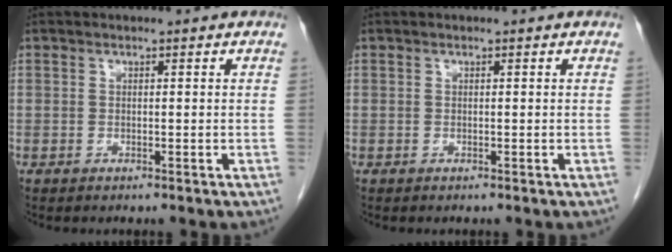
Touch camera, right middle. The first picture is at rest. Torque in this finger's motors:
{"motor_torque": [-0.01, -0.01, 0.00, 0.00]}